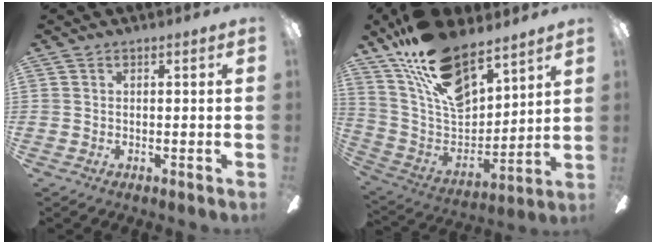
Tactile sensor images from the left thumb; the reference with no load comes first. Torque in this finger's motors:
{"motor_torque": [2.77, 2.01, 1.68, -1.09, 0.42]}